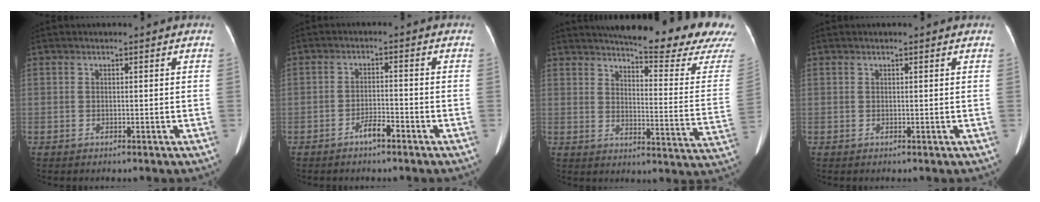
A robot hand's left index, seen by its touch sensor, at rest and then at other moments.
{"total": 2.8, "force": [-2.1, 0.5, 1.8], "torque": [-0.033, 0.001, -0.037]}
{"total": 22.8, "force": [20.9, 0.3, 9.2], "torque": [-0.127, -0.105, 0.245]}
{"total": 0.8, "force": [0.7, 0.1, 0.4], "torque": [-0.009, 0.011, 0.011]}